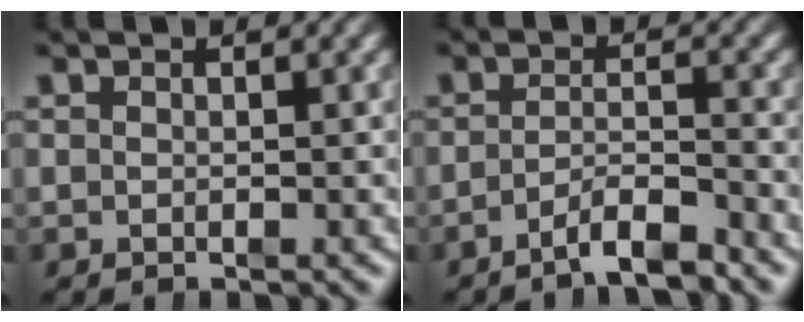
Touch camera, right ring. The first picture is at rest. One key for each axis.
{"total": 3.5, "fx": -3.0, "fy": 0.3, "fz": 1.8, "tx": -0.024, "ty": -0.012, "tz": -0.049}